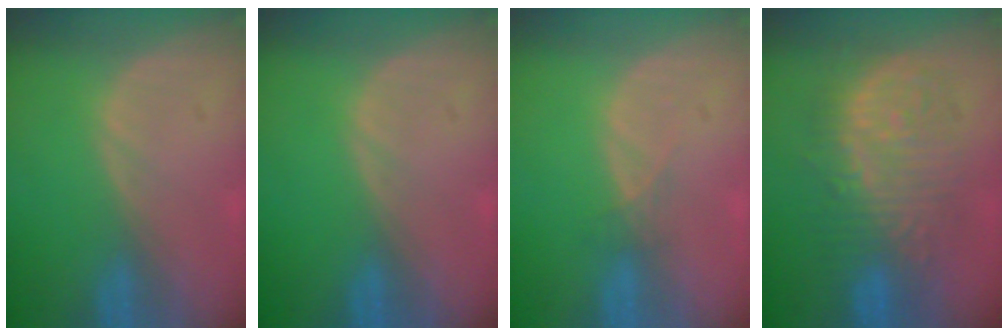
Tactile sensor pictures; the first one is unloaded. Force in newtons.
{"total": 0.0}
{"total": 1.1, "press": 1.1, "slide": 0.2}
{"total": 10.3, "press": 10.3, "slide": 0.5}